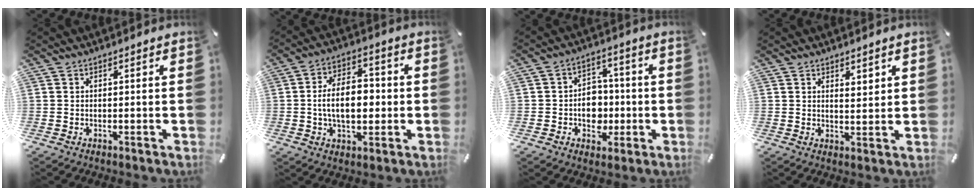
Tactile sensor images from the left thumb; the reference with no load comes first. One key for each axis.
{"total": 11.9, "fx": -0.8, "fy": 7.7, "fz": 9.1, "tx": -0.155, "ty": 0.010, "tz": -0.017}
{"total": 8.2, "fx": -1.8, "fy": 7.2, "fz": 3.5, "tx": -0.044, "ty": 0.018, "tz": -0.028}
{"total": 2.9, "fx": 2.2, "fy": 1.5, "fz": 1.1, "tx": -0.008, "ty": -0.011, "tz": 0.038}